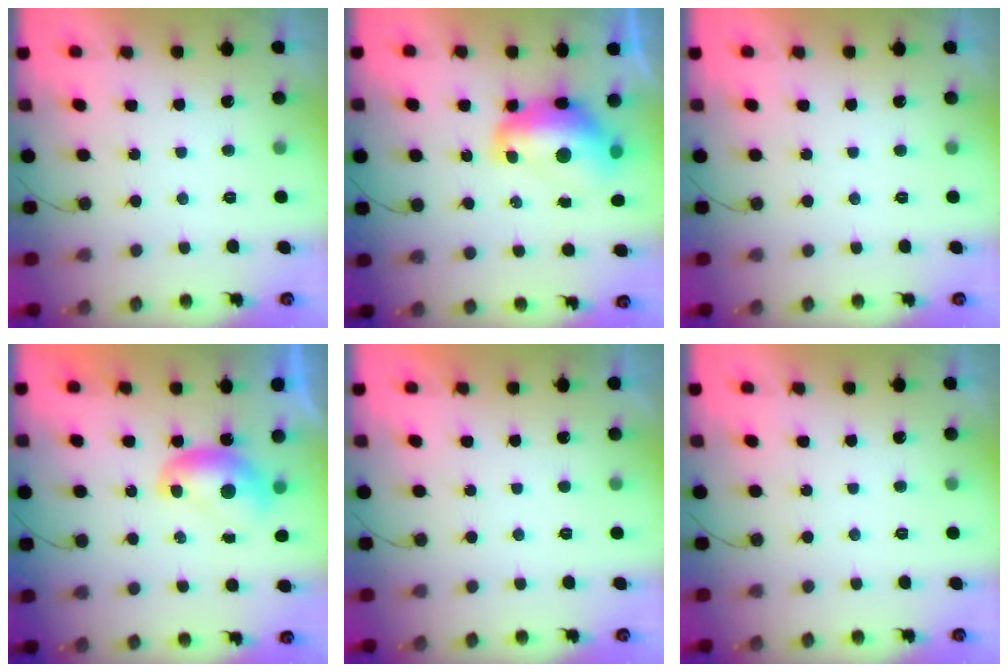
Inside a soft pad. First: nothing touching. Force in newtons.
{"total": 13.6, "press": 13.5, "slide": 1.5}
{"total": 0.0}
{"total": 8.3, "press": 8.3, "slide": 0.7}
{"total": 0.0}
{"total": 0.0}